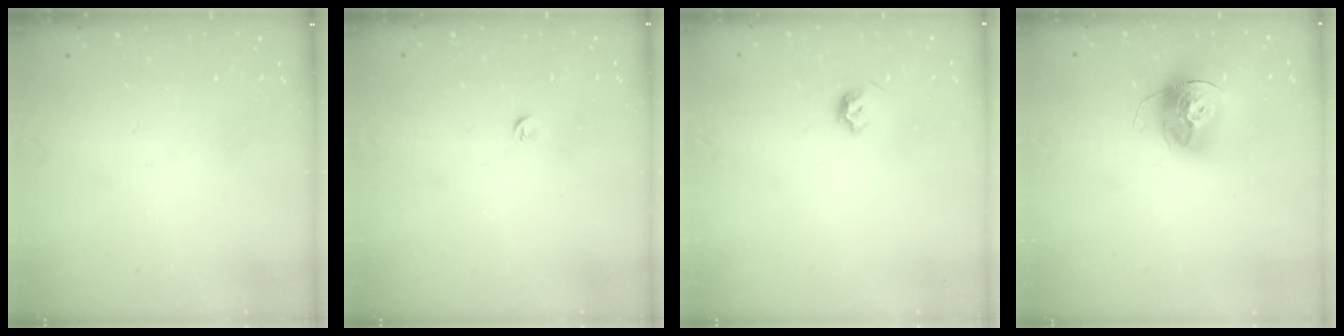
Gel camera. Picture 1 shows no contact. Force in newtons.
{"total": 3.4, "press": 3.3, "slide": 0.6}
{"total": 4.1, "press": 4.0, "slide": 0.7}
{"total": 14.6, "press": 14.5, "slide": 1.3}